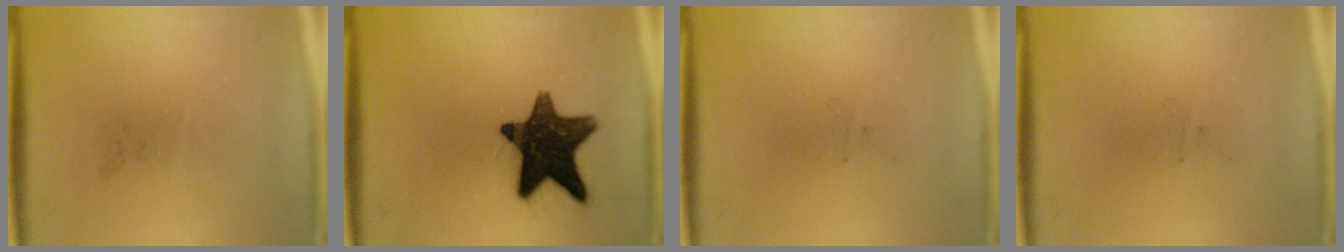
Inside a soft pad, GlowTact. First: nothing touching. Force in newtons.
{"total": 14.7}
{"total": 0.0}
{"total": 0.0}